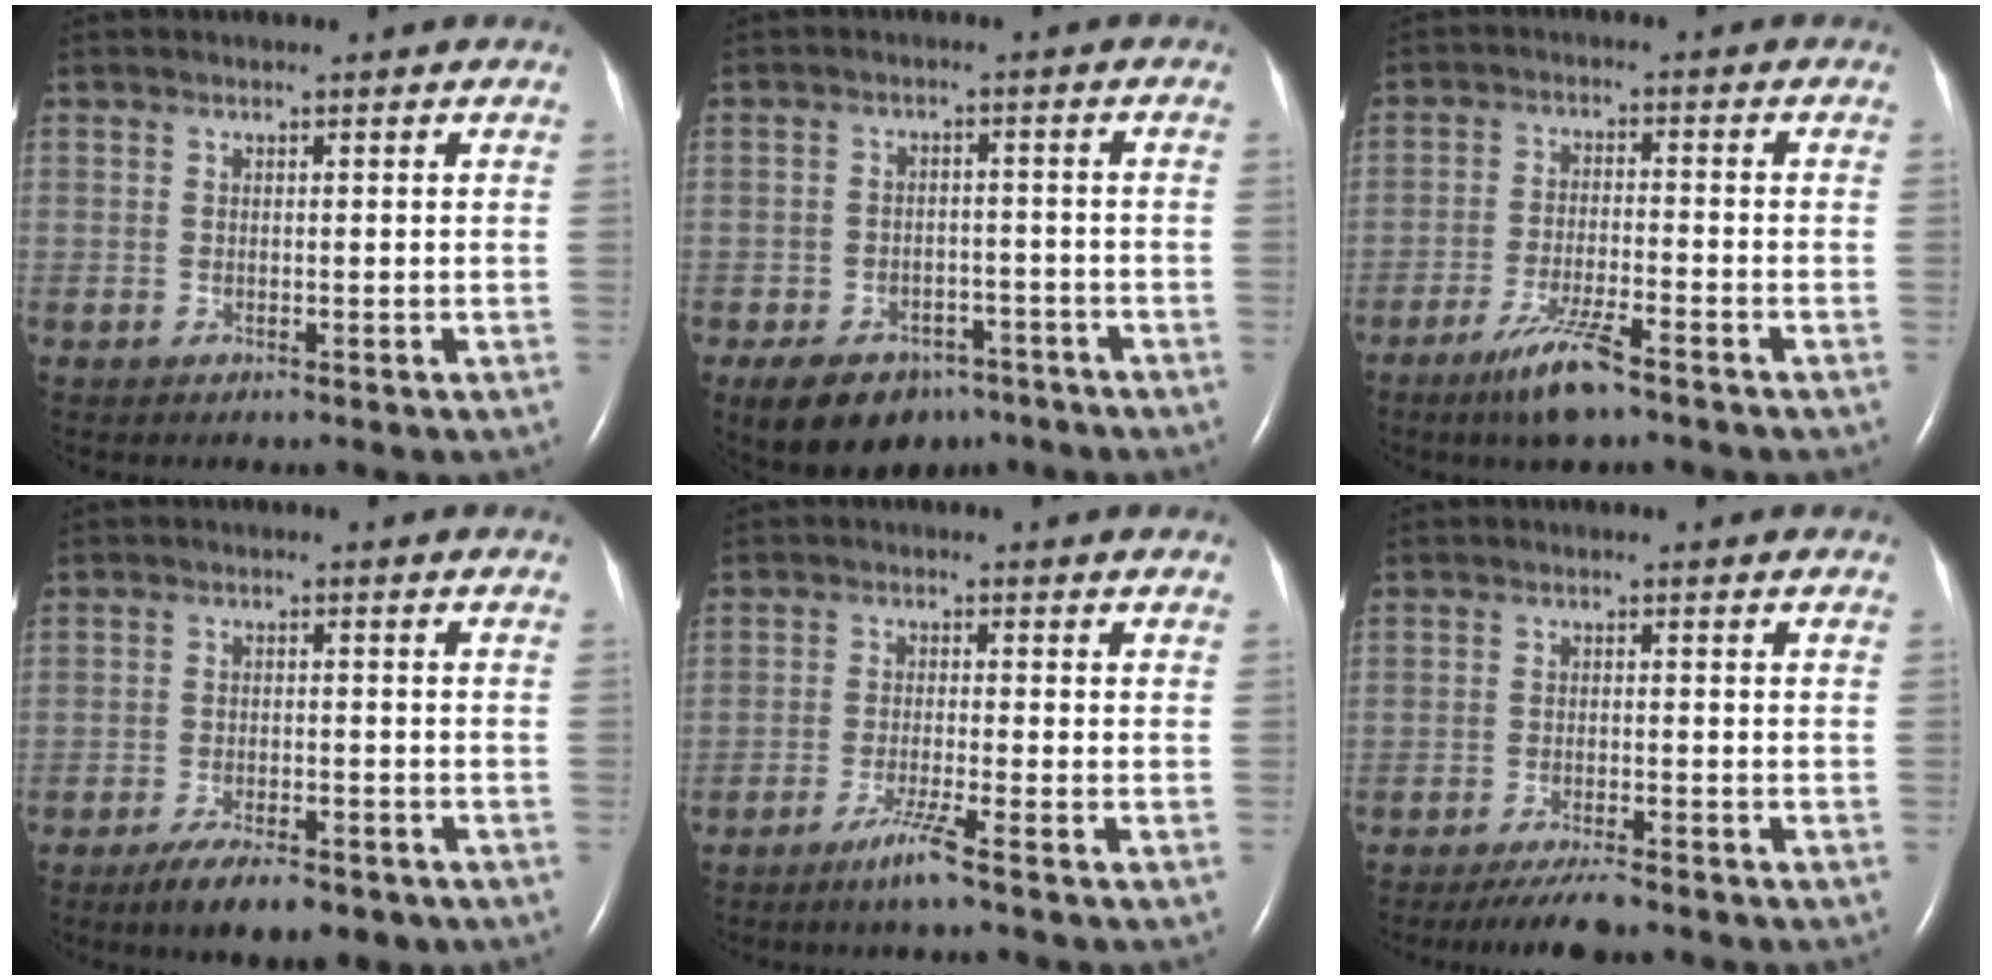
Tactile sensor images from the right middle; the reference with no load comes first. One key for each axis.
{"total": 11.0, "fx": -7.4, "fy": 6.6, "fz": 4.6, "tx": -0.083, "ty": 0.009, "tz": -0.107}
{"total": 7.1, "fx": -5.0, "fy": 0.7, "fz": 5.0, "tx": -0.105, "ty": -0.014, "tz": -0.090}
{"total": 8.2, "fx": -5.9, "fy": 2.7, "fz": 4.9, "tx": -0.073, "ty": -0.007, "tz": -0.088}
{"total": 4.0, "fx": -2.7, "fy": -0.9, "fz": 2.7, "tx": -0.060, "ty": -0.011, "tz": -0.057}
{"total": 4.8, "fx": -4.2, "fy": 0.2, "fz": 2.3, "tx": -0.043, "ty": -0.013, "tz": -0.072}